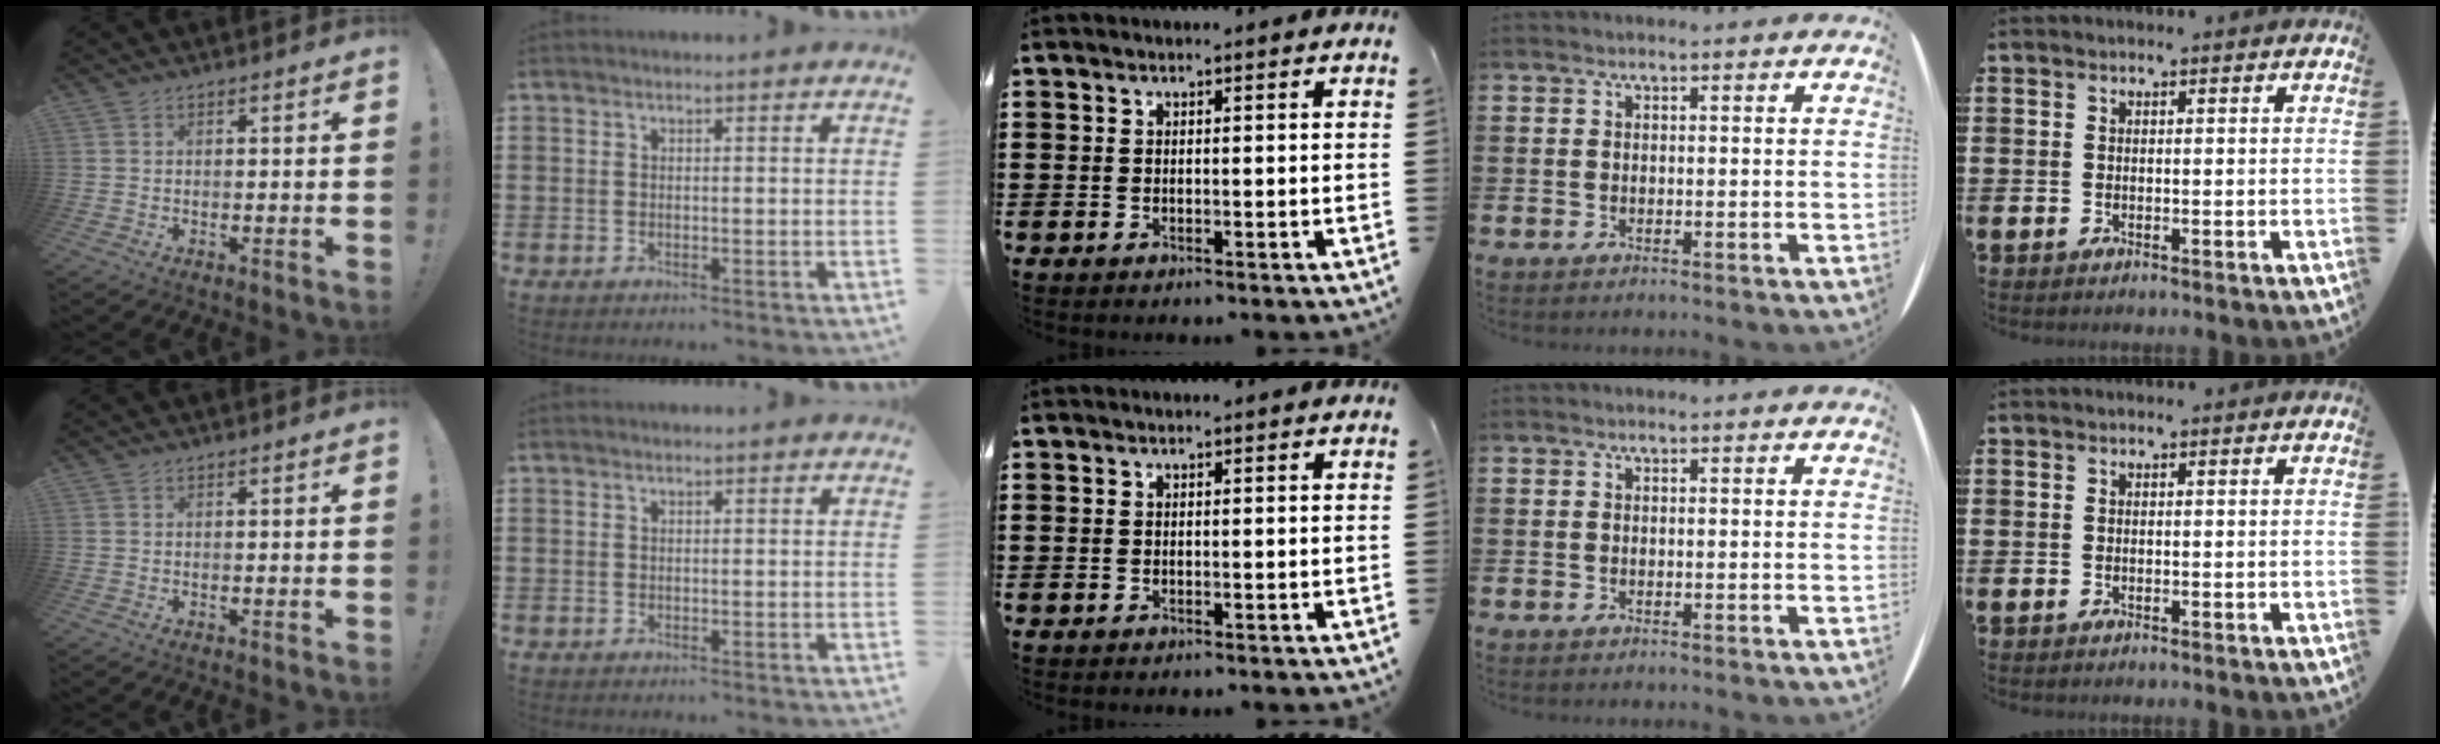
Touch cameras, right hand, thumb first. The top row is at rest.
{}